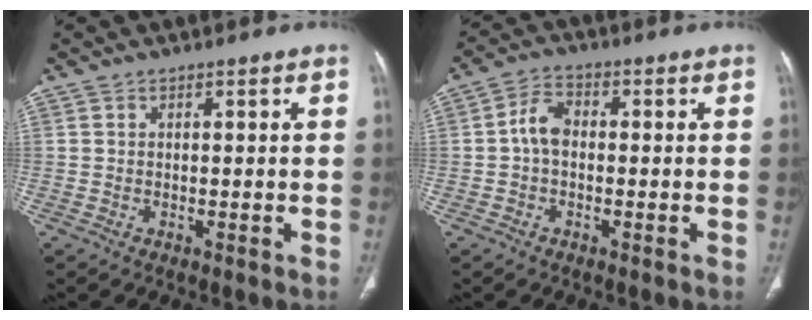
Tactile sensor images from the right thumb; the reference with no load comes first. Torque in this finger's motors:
{"motor_torque": [0.32, 1.59, 0.46, -0.28, 0.05]}